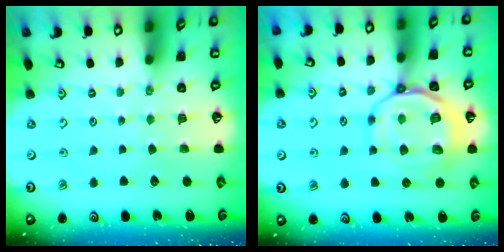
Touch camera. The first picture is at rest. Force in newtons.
{"total": 11.9, "press": 11.7, "slide": 1.8}